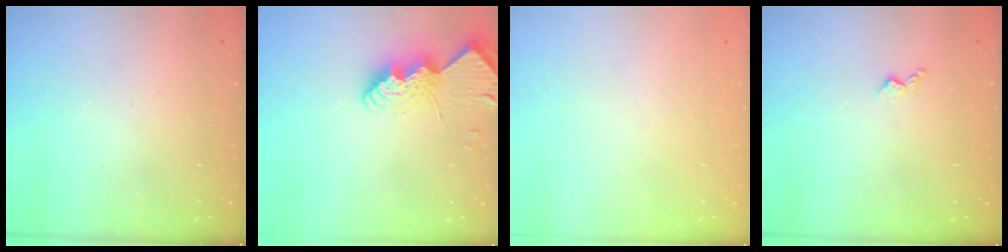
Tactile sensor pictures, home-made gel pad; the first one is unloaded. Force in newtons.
{"total": 11.6, "press": 11.6, "slide": 0.9}
{"total": 0.0}
{"total": 3.3, "press": 3.2, "slide": 0.6}